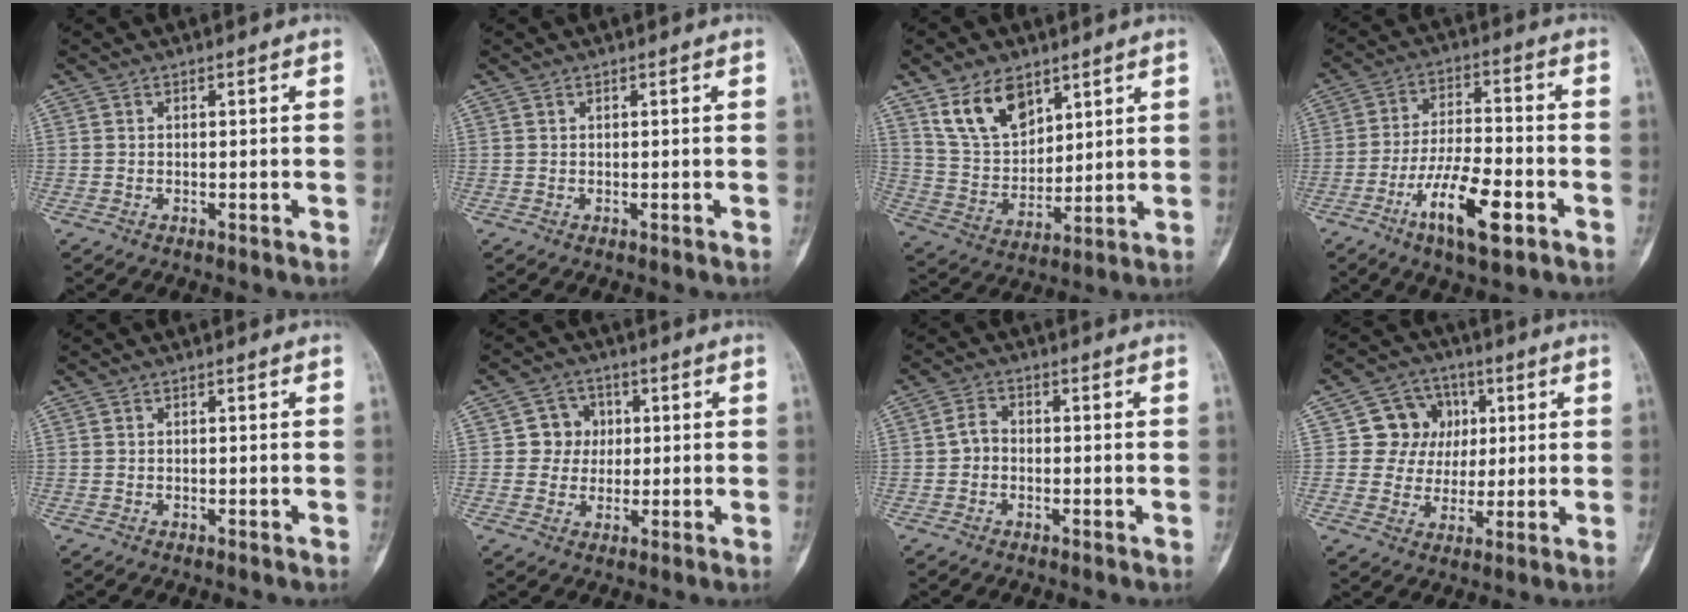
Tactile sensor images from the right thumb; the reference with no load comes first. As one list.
[{"total": 0.0}, {"total": 12.1, "force": [7.3, 7.1, 6.5], "torque": [-0.096, -0.036, 0.153]}, {"total": 12.6, "force": [-5.8, 4.0, 10.4], "torque": [-0.191, 0.024, -0.100]}, {"total": 0.0}, {"total": 5.6, "force": [0.8, 5.4, 1.4], "torque": [0.017, 0.010, 0.006]}, {"total": 2.7, "force": [-0.5, 2.1, 1.6], "torque": [-0.015, 0.012, -0.017]}, {"total": 9.7, "force": [2.3, 9.0, 2.7], "torque": [0.006, 0.005, 0.035]}]